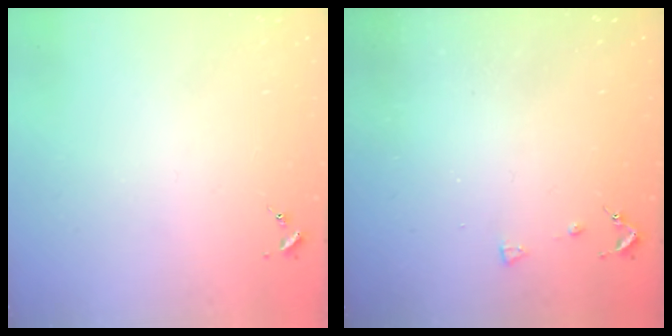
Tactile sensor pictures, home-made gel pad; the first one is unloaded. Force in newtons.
{"total": 3.3, "press": 3.3, "slide": 0.6}